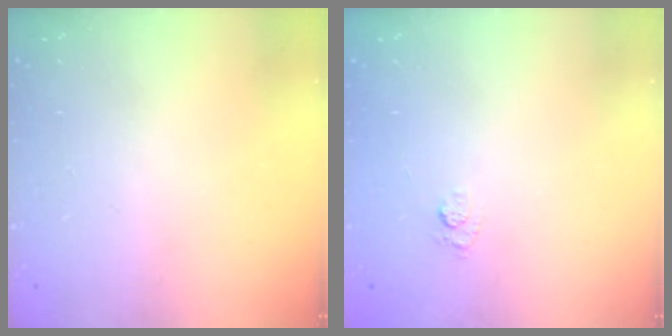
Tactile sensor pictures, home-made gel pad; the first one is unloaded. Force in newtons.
{"total": 5.6, "press": 5.4, "slide": 1.4}